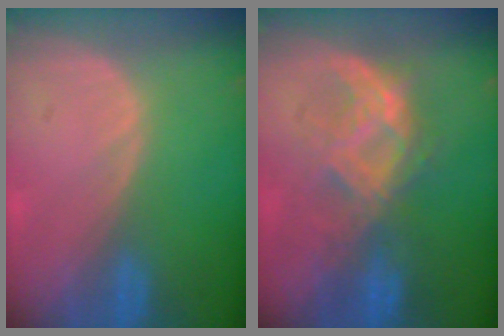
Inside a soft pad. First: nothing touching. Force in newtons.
{"total": 7.4, "press": 7.4, "slide": 0.2}